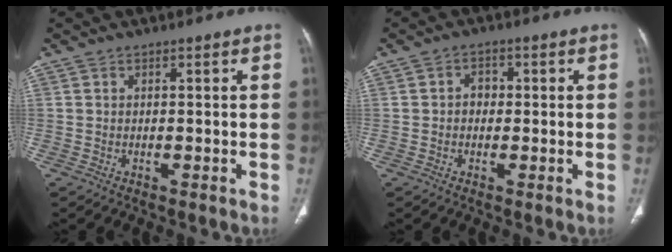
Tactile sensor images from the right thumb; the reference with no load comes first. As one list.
[{"total": 2.6, "force": [0.0, 2.2, 1.4], "torque": [-0.008, 0.009, -0.005]}]